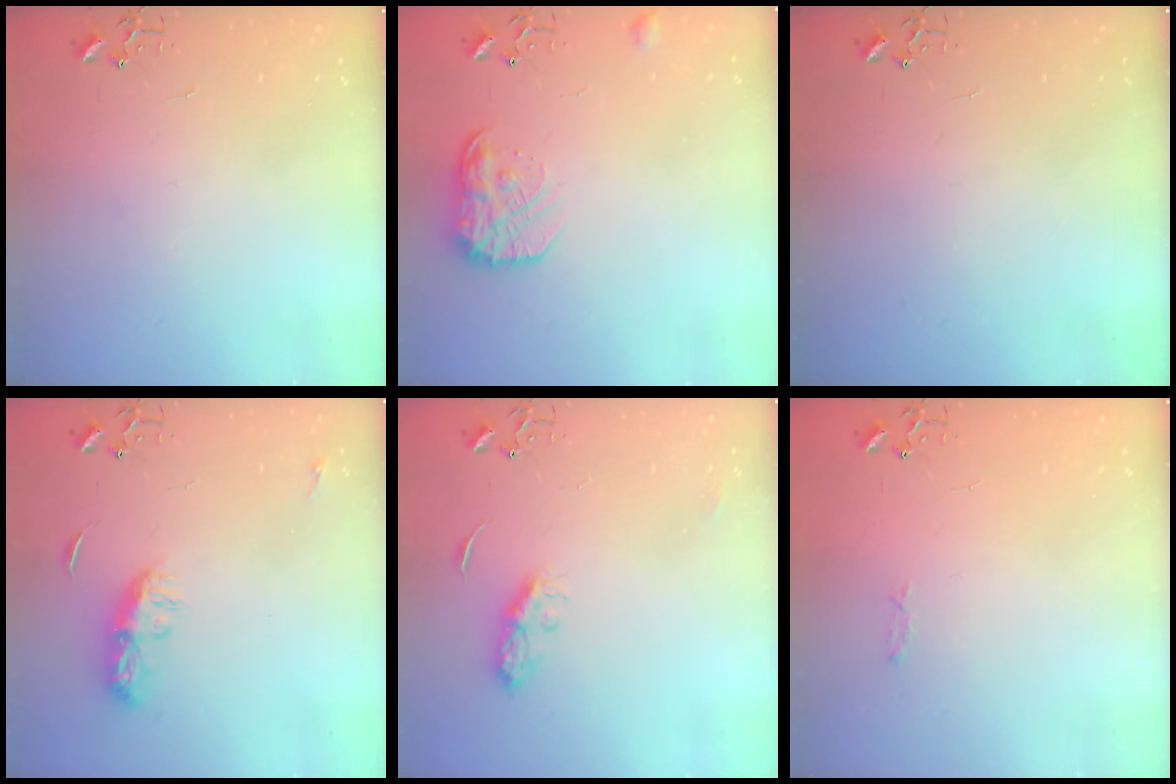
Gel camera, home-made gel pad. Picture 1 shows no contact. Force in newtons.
{"total": 14.3, "press": 14.3, "slide": 0.9}
{"total": 0.0}
{"total": 9.4, "press": 9.4, "slide": 0.3}
{"total": 7.2, "press": 7.2, "slide": 0.3}
{"total": 3.3, "press": 3.3, "slide": 0.5}